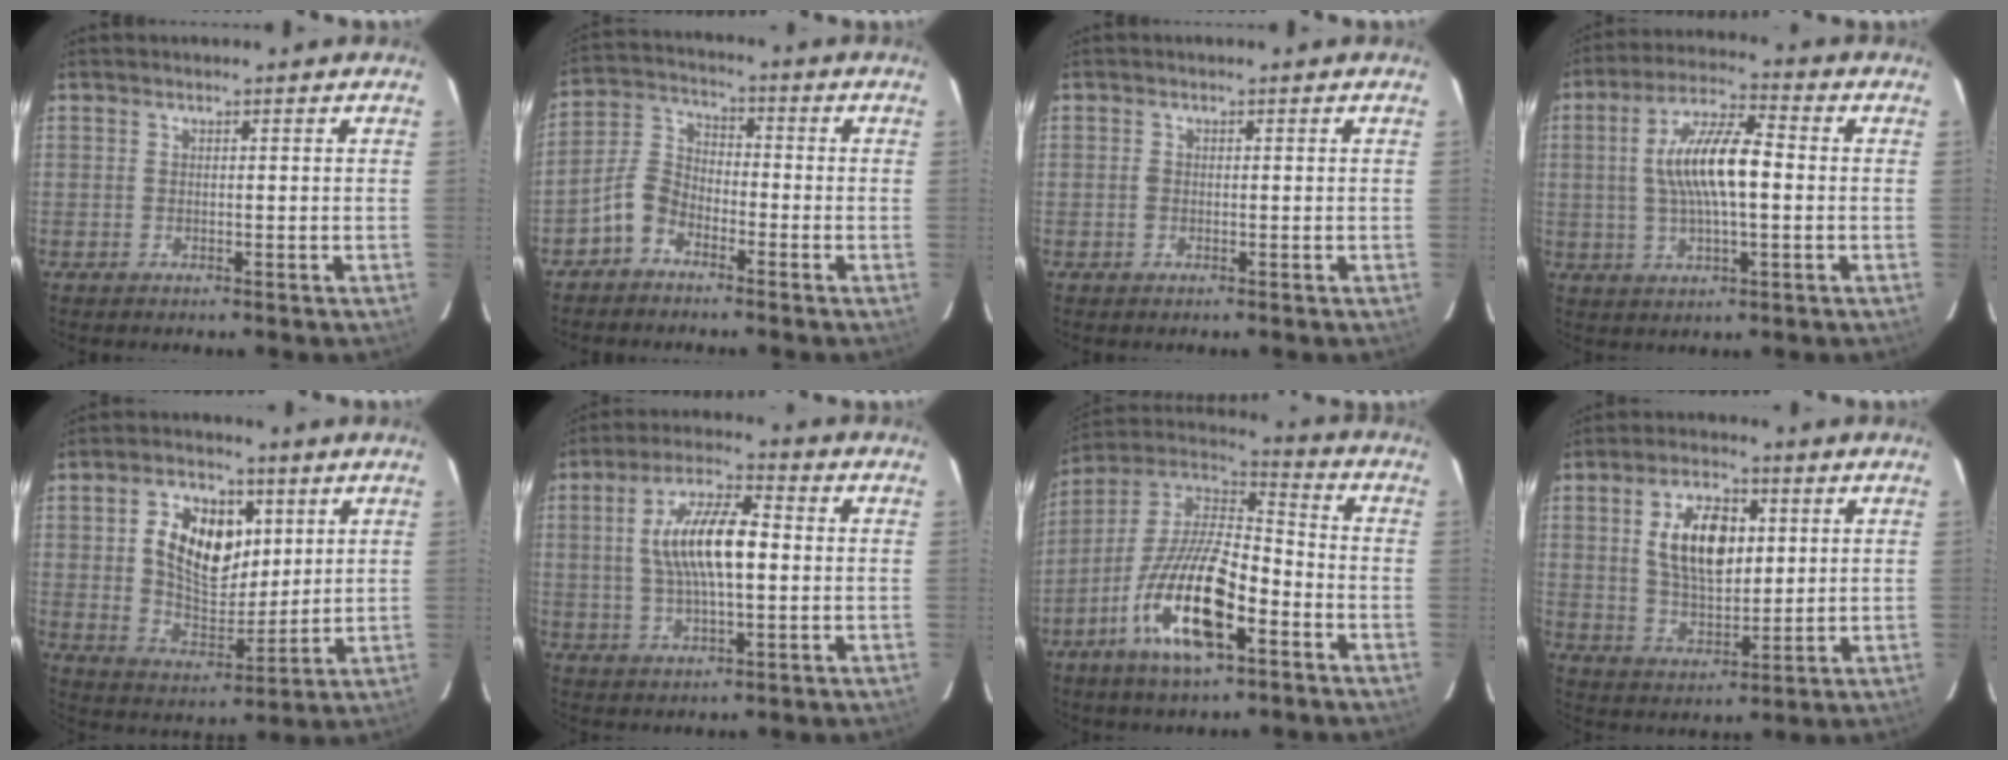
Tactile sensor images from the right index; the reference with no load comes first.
{"total": 6.5, "force": [-4.2, 3.9, 2.9], "torque": [-0.068, 0.022, -0.091]}
{"total": 1.0, "force": [-0.2, 0.8, 0.5], "torque": [-0.009, 0.002, -0.005]}
{"total": 11.8, "force": [0.3, 3.5, 11.3], "torque": [-0.213, 0.013, 0.005]}
{"total": 13.0, "force": [3.7, 8.1, 9.5], "torque": [-0.172, 0.013, 0.072]}
{"total": 12.2, "force": [0.9, 4.2, 11.5], "torque": [-0.216, 0.014, 0.017]}
{"total": 19.4, "force": [-8.6, 7.0, 16.0], "torque": [-0.316, -0.021, -0.168]}
{"total": 11.8, "force": [2.8, 6.1, 9.6], "torque": [-0.175, 0.011, 0.057]}